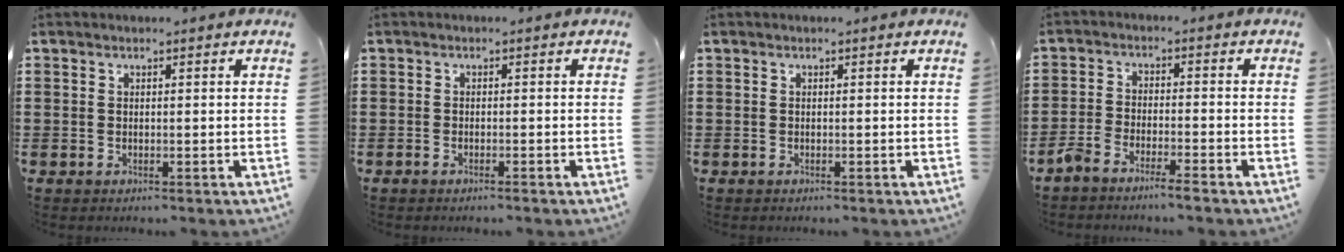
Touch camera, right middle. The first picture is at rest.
{"total": 0.8, "force": [-0.7, 0.0, 0.4], "torque": [-0.008, -0.003, -0.013]}
{"total": 0.0}
{"total": 3.7, "force": [-3.5, 0.0, 1.1], "torque": [-0.041, -0.006, -0.075]}